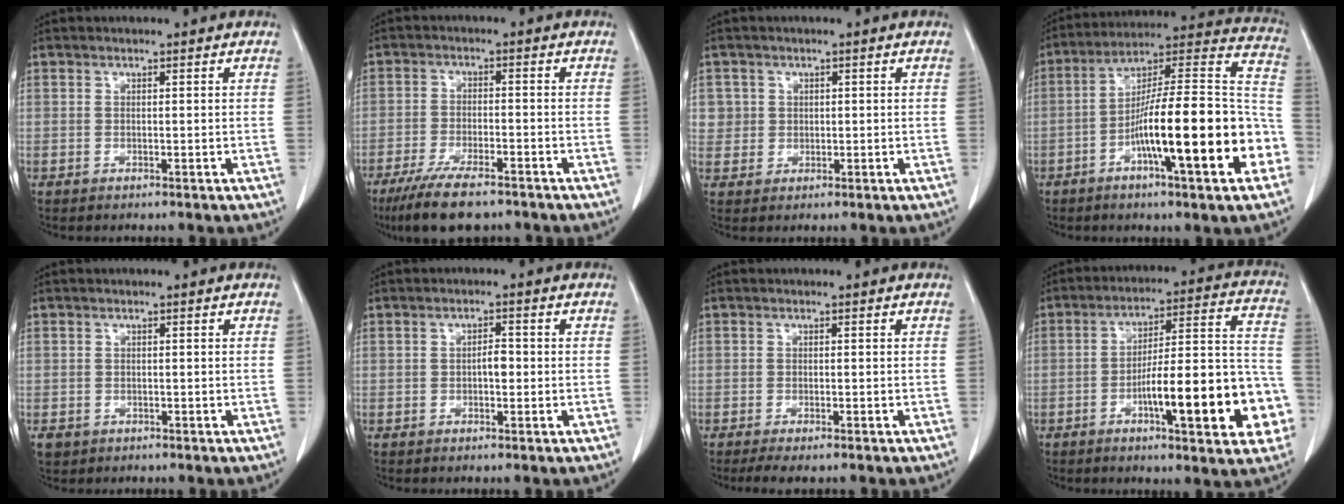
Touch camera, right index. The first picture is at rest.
{"total": 10.9, "force": [-8.2, 2.9, 6.7], "torque": [-0.119, -0.022, -0.135]}
{"total": 4.0, "force": [0.8, 3.9, 0.1], "torque": [0.014, 0.012, 0.020]}
{"total": 23.3, "force": [-7.4, 3.2, 21.8], "torque": [-0.279, 0.017, -0.114]}
{"total": 2.8, "force": [-1.2, 2.4, 0.7], "torque": [-0.015, 0.001, -0.014]}
{"total": 2.5, "force": [-0.4, 1.2, 2.2], "torque": [-0.035, 0.005, -0.006]}
{"total": 4.7, "force": [-3.3, 1.5, 2.9], "torque": [-0.056, -0.011, -0.050]}
{"total": 20.4, "force": [-6.9, 4.1, 18.8], "torque": [-0.212, 0.033, -0.088]}